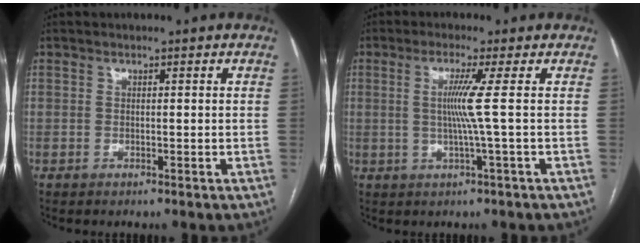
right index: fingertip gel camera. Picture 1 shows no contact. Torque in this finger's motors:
{"motor_torque": [0.49, -0.22, 0.27, 0.08]}